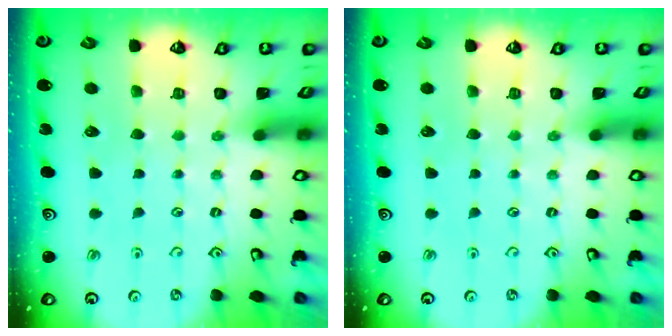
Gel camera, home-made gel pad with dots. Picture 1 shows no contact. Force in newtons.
{"total": 0.0}